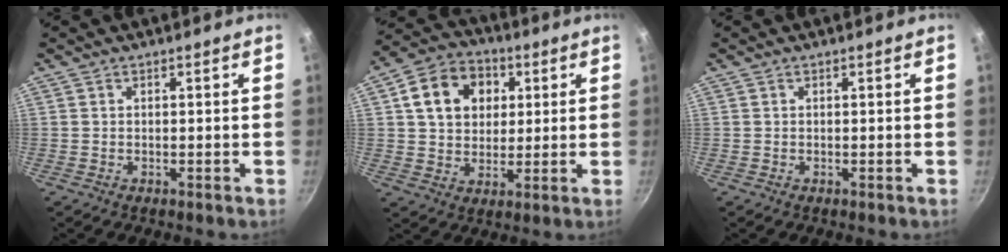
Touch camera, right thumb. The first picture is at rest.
{"total": 13.2, "force": [3.7, 10.4, 7.2], "torque": [-0.097, 0.011, 0.055]}
{"total": 0.0}